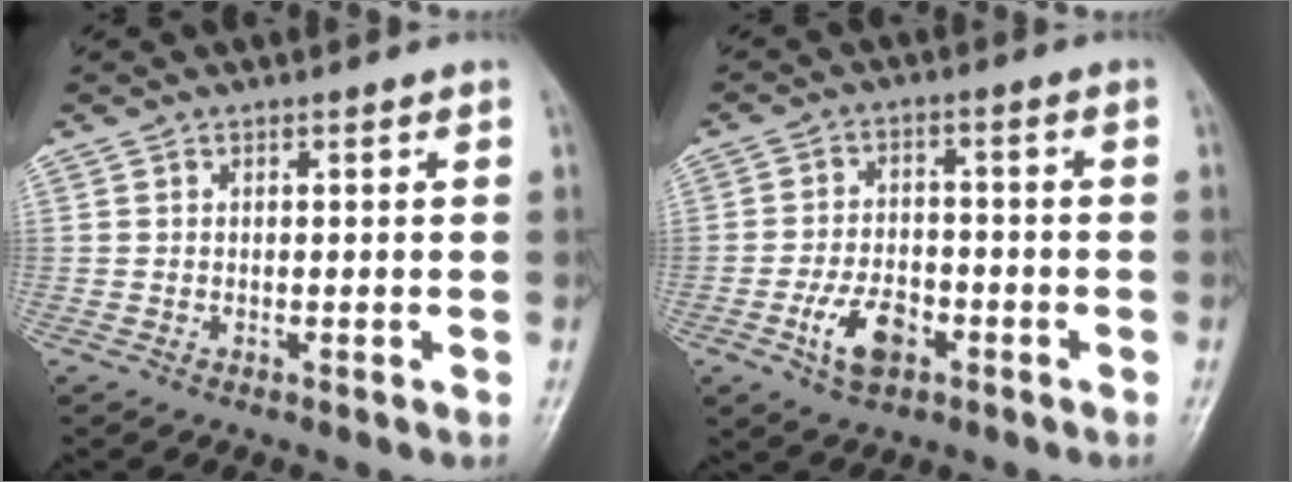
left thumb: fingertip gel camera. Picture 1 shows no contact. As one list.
[{"total": 7.6, "force": [-3.5, 4.5, 5.0], "torque": [-0.080, 0.020, -0.062]}]